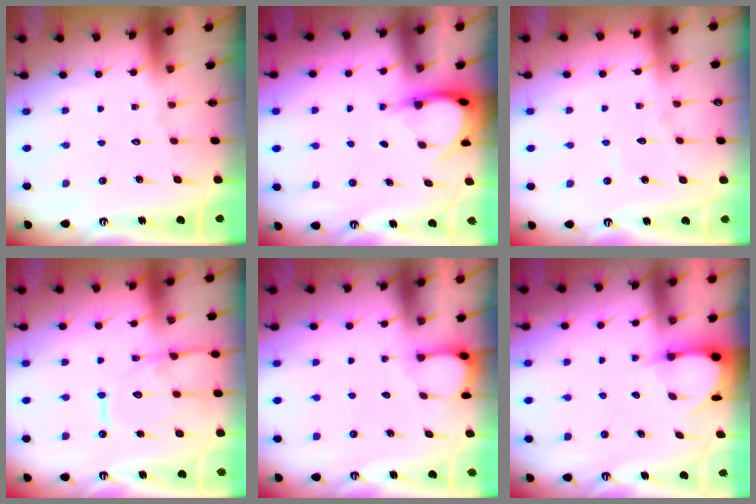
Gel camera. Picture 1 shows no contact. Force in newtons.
{"total": 3.8, "press": 3.8, "slide": 0.4}
{"total": 3.5, "press": 3.5, "slide": 0.4}
{"total": 13.7, "press": 13.6, "slide": 1.4}
{"total": 2.3, "press": 2.2, "slide": 0.4}
{"total": 3.5, "press": 3.5, "slide": 0.3}